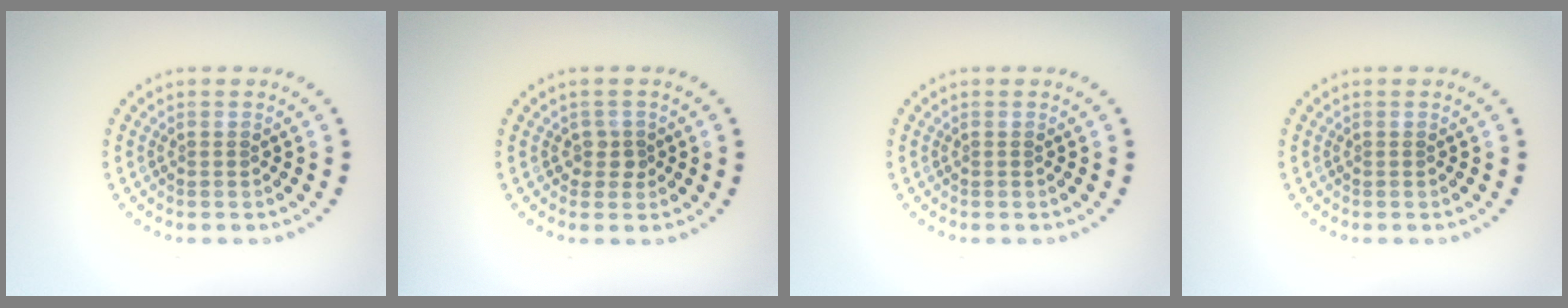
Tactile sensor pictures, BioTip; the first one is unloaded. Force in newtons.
{"total": 1.4, "press": 1.2, "slide": 0.8}
{"total": 0.0}
{"total": 0.0}